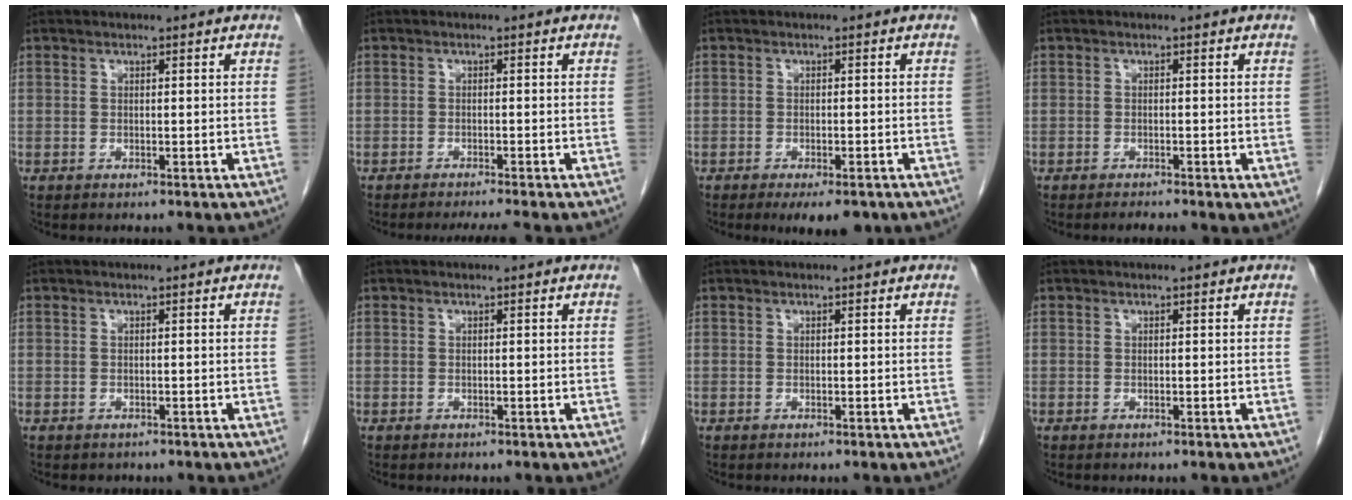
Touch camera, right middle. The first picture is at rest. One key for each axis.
{"total": 4.2, "fx": -3.7, "fy": -0.6, "fz": 1.9, "tx": -0.019, "ty": -0.009, "tz": -0.054}
{"total": 5.3, "fx": -3.6, "fy": 1.9, "fz": 3.3, "tx": -0.037, "ty": -0.004, "tz": -0.047}
{"total": 1.4, "fx": -0.9, "fy": 0.3, "fz": 1.0, "tx": -0.018, "ty": -0.003, "tz": -0.013}
{"total": 0.7, "fx": -0.5, "fy": 0.5, "fz": 0.0, "tx": -0.009, "ty": 0.002, "tz": -0.006}
{"total": 0.0}
{"total": 0.0}
{"total": 0.0}